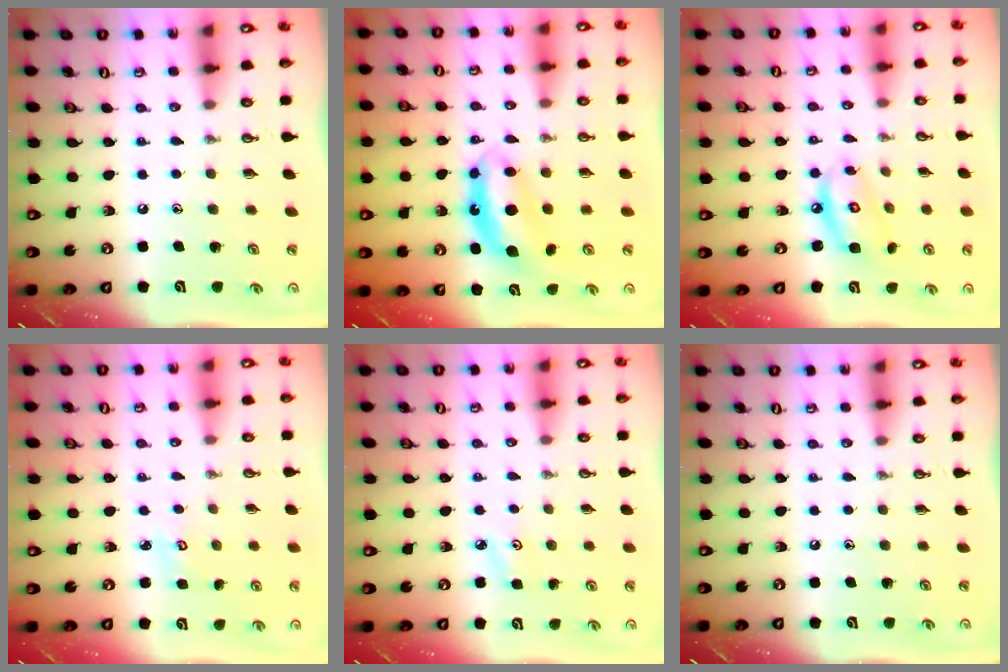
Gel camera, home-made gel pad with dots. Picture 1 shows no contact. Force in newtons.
{"total": 7.2, "press": 7.2, "slide": 0.2}
{"total": 8.3, "press": 8.3, "slide": 0.7}
{"total": 2.7, "press": 2.7, "slide": 0.3}
{"total": 3.7, "press": 3.7, "slide": 0.4}
{"total": 0.0}